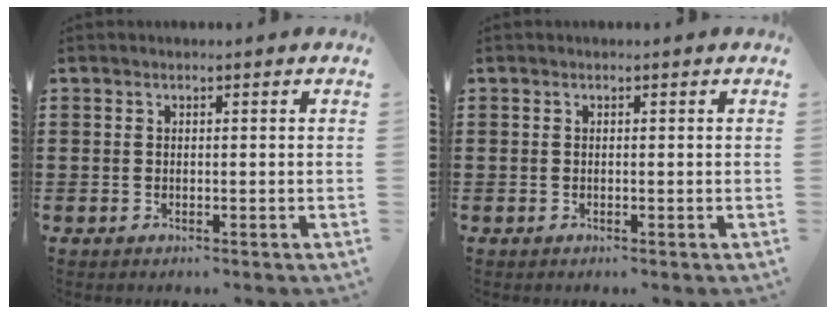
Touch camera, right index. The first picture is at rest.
{"total": 0.0}